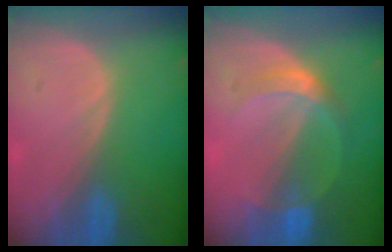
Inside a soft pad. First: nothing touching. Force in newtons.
{"total": 5.2, "press": 4.8, "slide": 1.9}